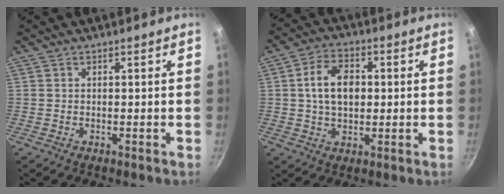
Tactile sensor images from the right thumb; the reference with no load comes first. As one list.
[{"total": 9.3, "force": [1.0, 6.2, 6.9], "torque": [-0.104, 0.012, 0.012]}]